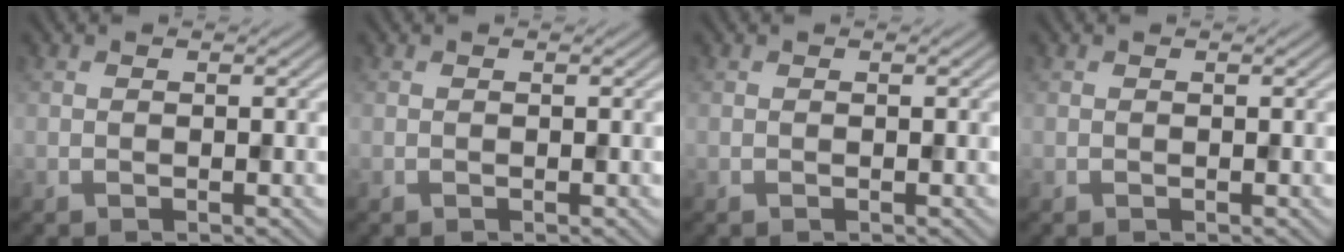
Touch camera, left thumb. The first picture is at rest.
{"total": 0.0}
{"total": 0.0}
{"total": 0.0}